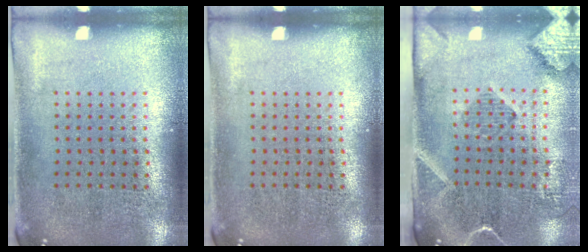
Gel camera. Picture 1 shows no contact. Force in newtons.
{"total": 0.0}
{"total": 2.9, "press": 2.1, "slide": 1.9}